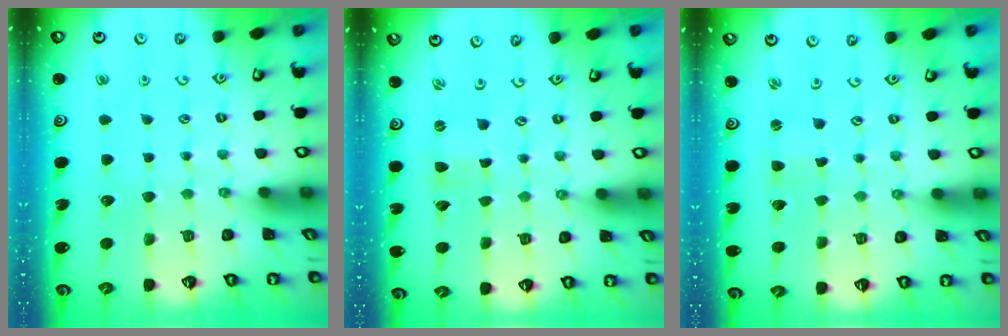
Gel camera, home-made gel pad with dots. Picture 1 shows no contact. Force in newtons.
{"total": 0.0}
{"total": 1.0, "press": 1.0, "slide": 0.2}